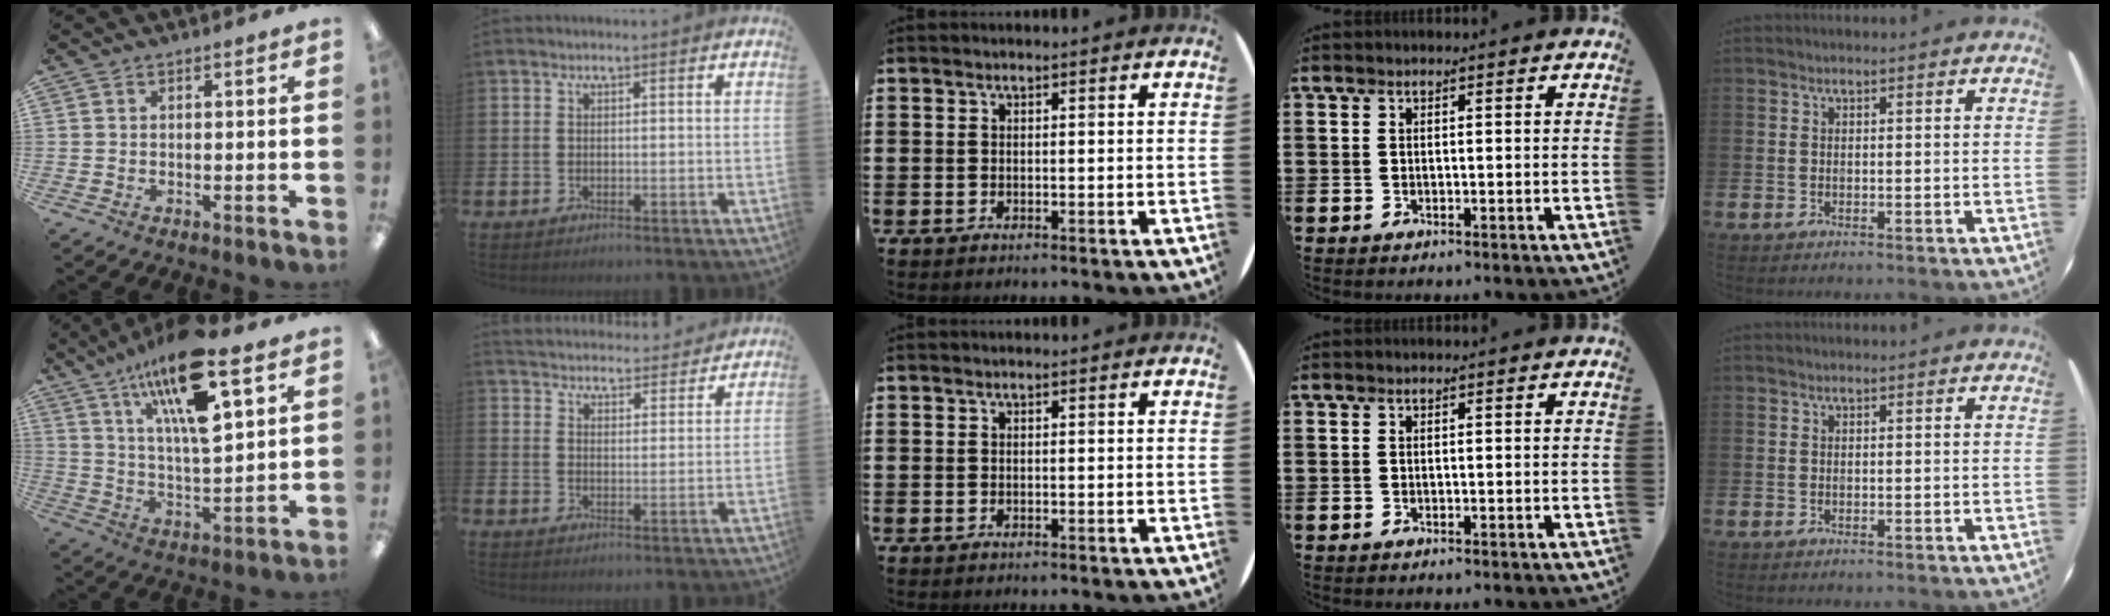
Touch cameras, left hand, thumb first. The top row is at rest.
{"thumb": {"total": 19.1, "force": [11.6, 5.1, 14.2], "torque": [-0.243, -0.057, 0.188]}, "index": {"total": 4.4, "force": [4.3, 0.9, -0.2], "torque": [-0.009, -0.036, 0.074]}}